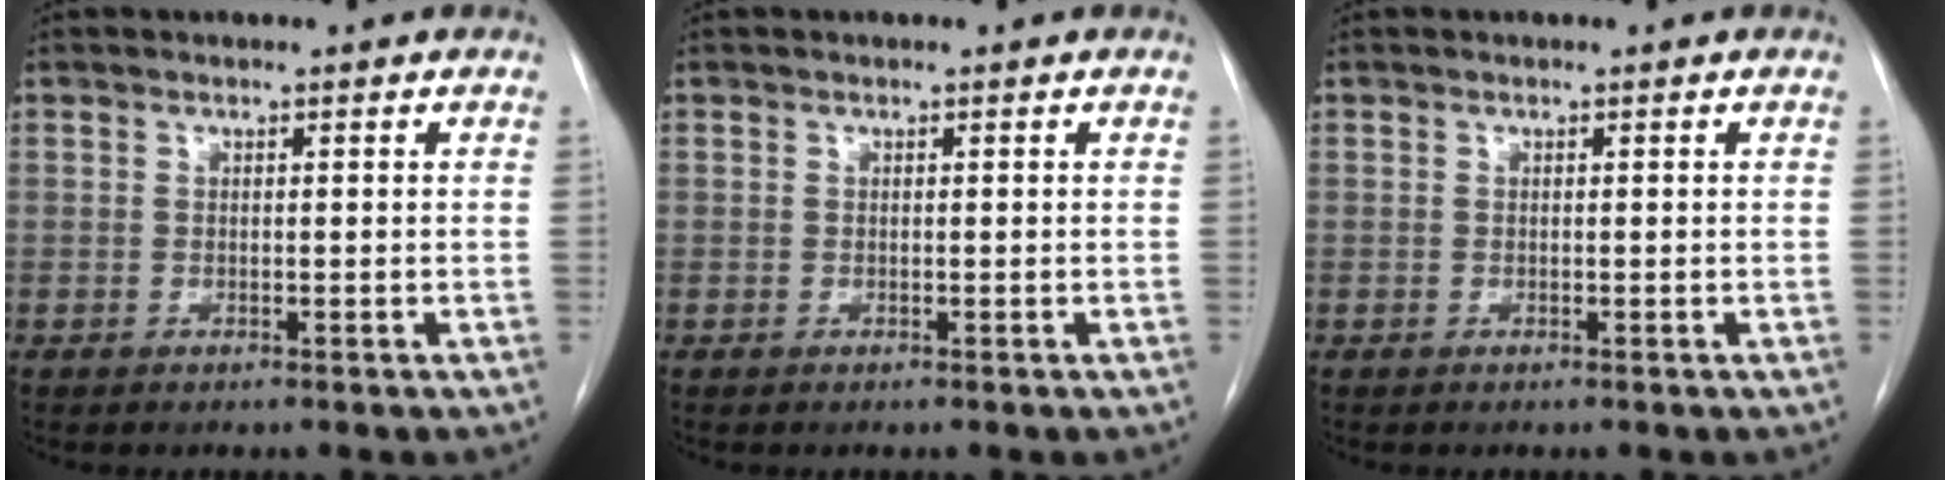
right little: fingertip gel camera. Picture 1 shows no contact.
{"total": 0.0}
{"total": 0.0}